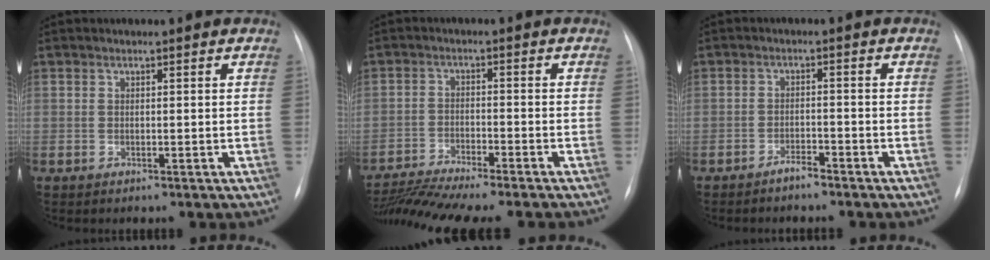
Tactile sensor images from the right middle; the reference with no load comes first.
{"total": 13.0, "force": [-11.6, -0.6, 5.8], "torque": [-0.091, -0.017, -0.184]}
{"total": 2.2, "force": [-2.0, 0.3, 0.9], "torque": [-0.017, 0.000, -0.034]}